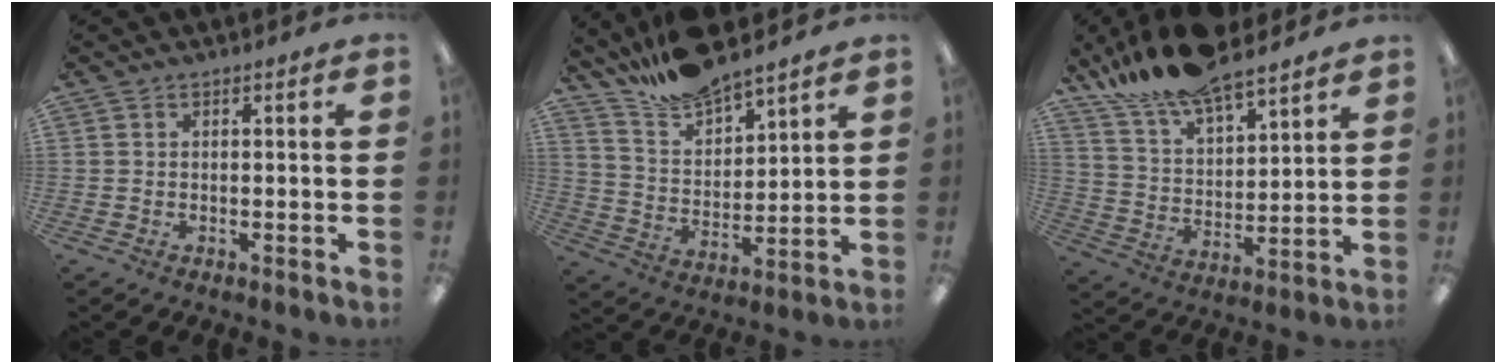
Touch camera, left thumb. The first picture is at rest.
{"total": 12.1, "force": [11.4, 2.4, 3.3], "torque": [-0.081, -0.080, 0.213]}
{"total": 16.0, "force": [13.8, 4.5, 6.7], "torque": [-0.141, -0.083, 0.249]}